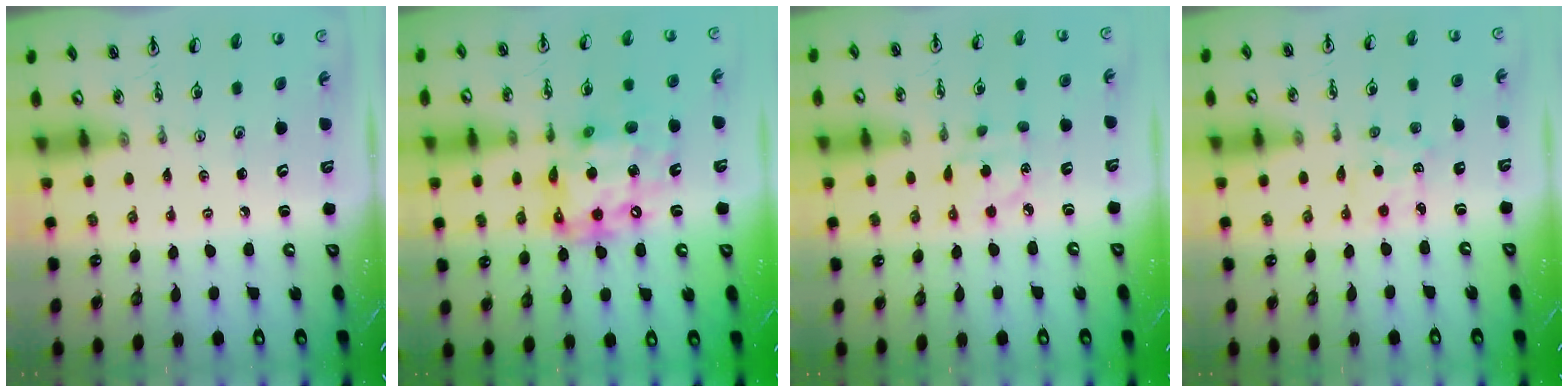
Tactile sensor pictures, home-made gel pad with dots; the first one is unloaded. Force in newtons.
{"total": 15.4, "press": 15.4, "slide": 1.2}
{"total": 4.0, "press": 4.0, "slide": 0.4}
{"total": 2.9, "press": 2.9, "slide": 0.4}